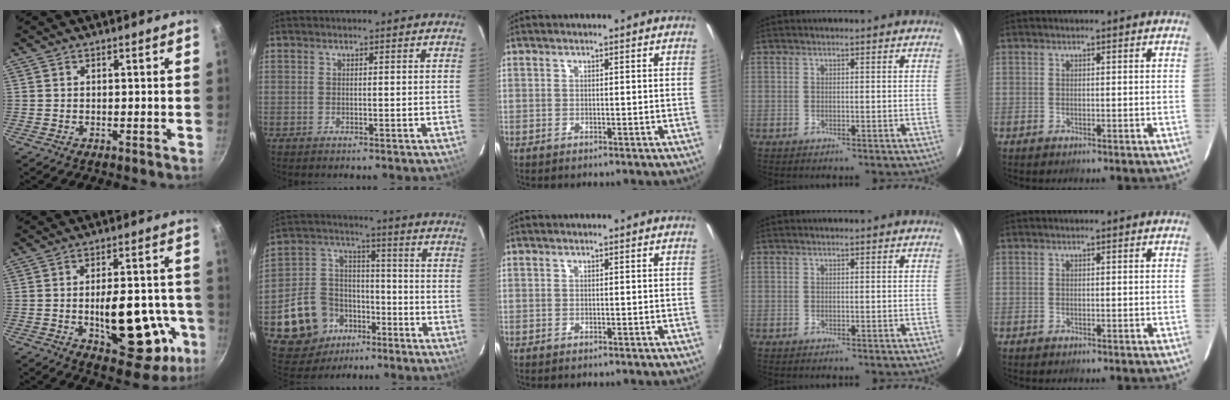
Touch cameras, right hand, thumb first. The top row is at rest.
{"thumb": {"total": 20.0, "force": [-5.1, 9.6, 16.8], "torque": [-0.182, 0.017, -0.059]}, "index": {"total": 14.7, "force": [-7.7, 11.5, 4.8], "torque": [-0.127, 0.045, -0.112]}}